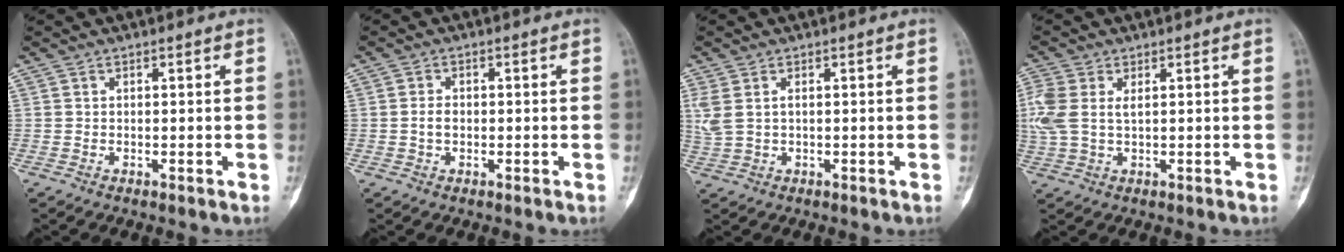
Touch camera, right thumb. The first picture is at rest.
{"total": 2.1, "force": [-0.3, 1.4, 1.5], "torque": [-0.021, 0.003, -0.007]}
{"total": 4.1, "force": [1.0, 2.2, 3.3], "torque": [-0.097, 0.009, 0.027]}
{"total": 7.4, "force": [1.6, 4.2, 5.9], "torque": [-0.162, 0.014, 0.040]}